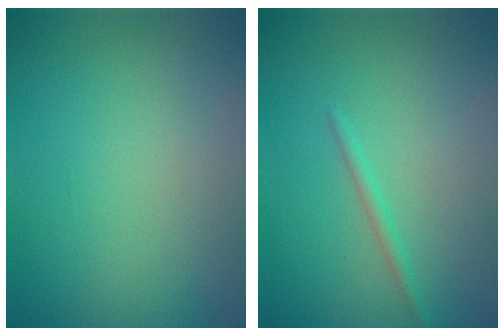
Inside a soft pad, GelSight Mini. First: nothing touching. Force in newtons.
{"total": 0.5, "press": 0.5, "slide": 0.1}